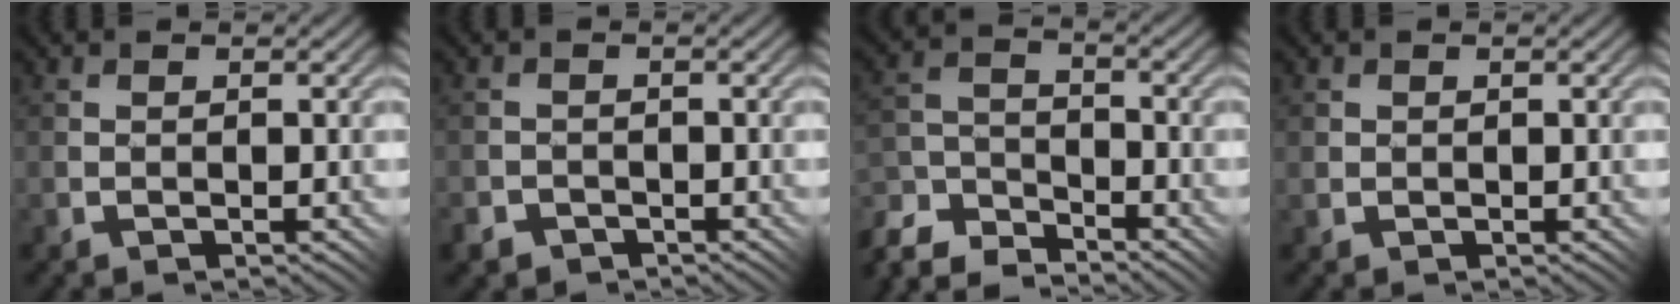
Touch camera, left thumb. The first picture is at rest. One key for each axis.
{"total": 2.8, "fx": -2.2, "fy": 1.8, "fz": 0.2, "tx": 0.000, "ty": 0.006, "tz": -0.038}
{"total": 8.5, "fx": -7.4, "fy": 3.1, "fz": 3.0, "tx": -0.075, "ty": -0.010, "tz": -0.143}
{"total": 1.0, "fx": 0.3, "fy": 1.0, "fz": 0.0, "tx": -0.001, "ty": -0.001, "tz": 0.006}